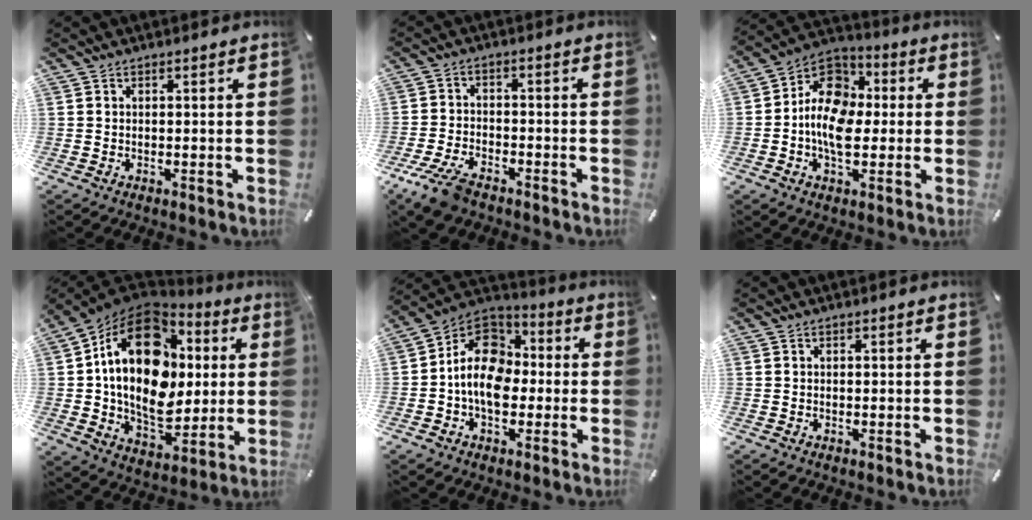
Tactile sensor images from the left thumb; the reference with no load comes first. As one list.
[{"total": 7.7, "force": [-5.2, 3.5, 4.5], "torque": [-0.104, 0.015, -0.099]}, {"total": 12.5, "force": [-2.1, 9.2, 8.2], "torque": [-0.163, 0.010, -0.041]}, {"total": 23.9, "force": [4.2, 17.1, 16.2], "torque": [-0.281, -0.020, 0.071]}, {"total": 13.2, "force": [-2.1, 10.3, 7.9], "torque": [-0.164, 0.015, -0.043]}, {"total": 0.0}]